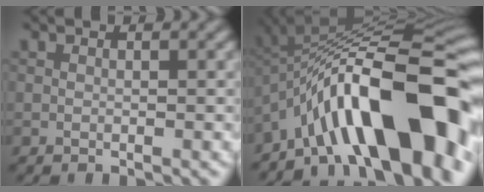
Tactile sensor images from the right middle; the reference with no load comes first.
{"total": 15.5, "force": [-7.1, 5.2, 12.8], "torque": [-0.164, 0.044, -0.120]}